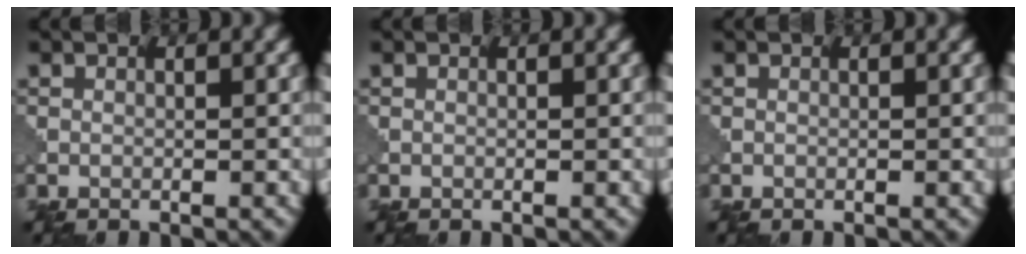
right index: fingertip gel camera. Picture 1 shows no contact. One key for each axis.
{"total": 0.0}
{"total": 0.0}